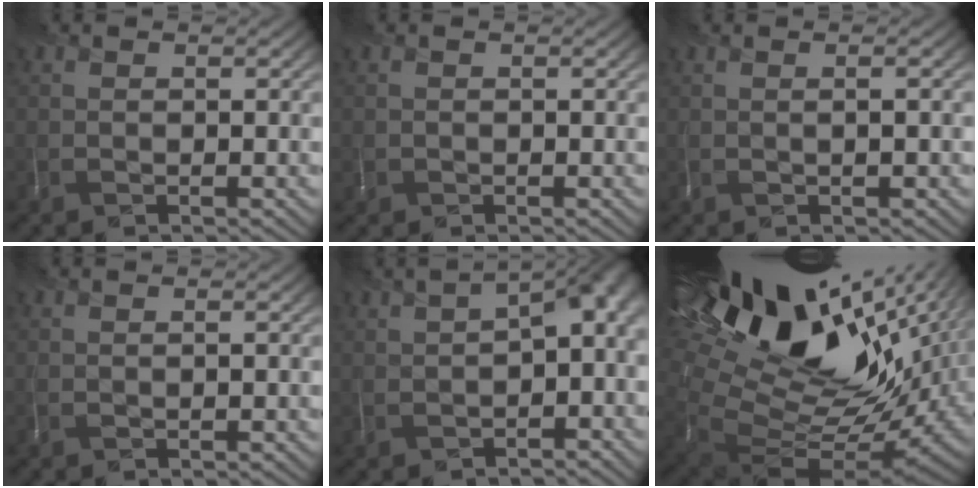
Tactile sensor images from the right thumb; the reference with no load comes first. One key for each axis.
{"total": 0.6, "fx": -0.2, "fy": 0.5, "fz": -0.2, "tx": 0.005, "ty": -0.002, "tz": -0.001}
{"total": 0.9, "fx": 0.3, "fy": 0.2, "fz": 0.8, "tx": -0.005, "ty": 0.007, "tz": 0.003}
{"total": 0.0}
{"total": 5.5, "fx": -0.8, "fy": 2.9, "fz": 4.6, "tx": -0.062, "ty": 0.006, "tz": -0.009}
{"total": 21.3, "fx": 8.8, "fy": 10.8, "fz": 16.1, "tx": -0.291, "ty": 0.016, "tz": 0.187}